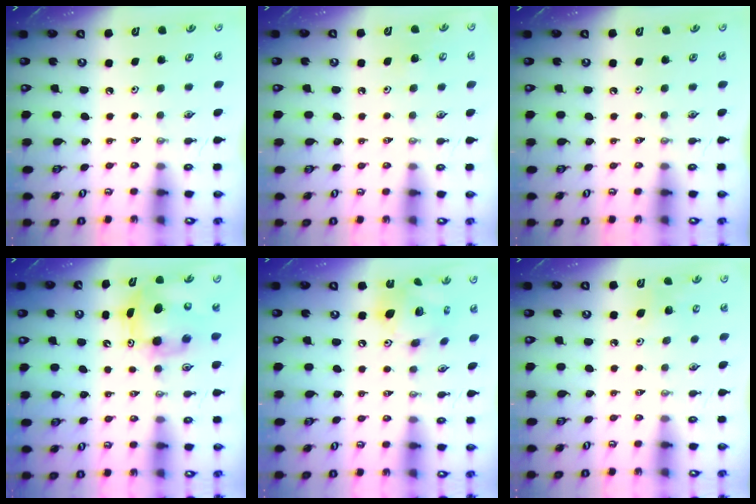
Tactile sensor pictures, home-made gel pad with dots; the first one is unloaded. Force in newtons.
{"total": 5.5, "press": 5.5, "slide": 0.7}
{"total": 0.0}
{"total": 8.0, "press": 7.9, "slide": 1.4}
{"total": 14.5, "press": 14.4, "slide": 1.0}
{"total": 7.3, "press": 7.0, "slide": 2.0}